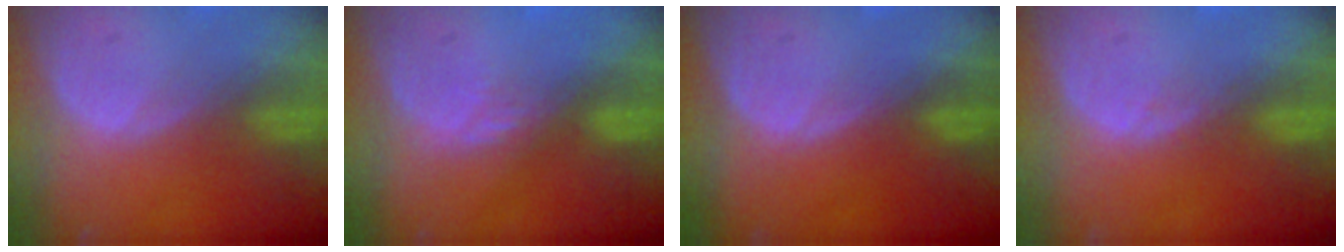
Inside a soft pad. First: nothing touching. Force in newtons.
{"total": 2.4, "press": 1.9, "slide": 1.4}
{"total": 0.0}
{"total": 0.6, "press": 0.6, "slide": 0.1}